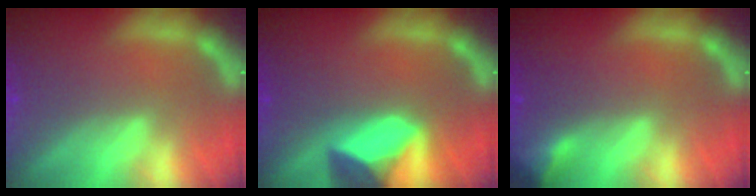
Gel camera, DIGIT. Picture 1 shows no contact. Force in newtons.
{"total": 7.5}
{"total": 2.4}